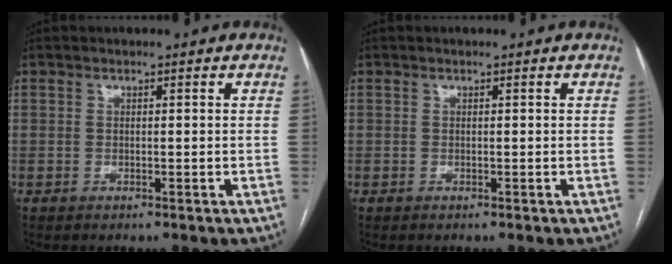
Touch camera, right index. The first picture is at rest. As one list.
[{"total": 0.0}]